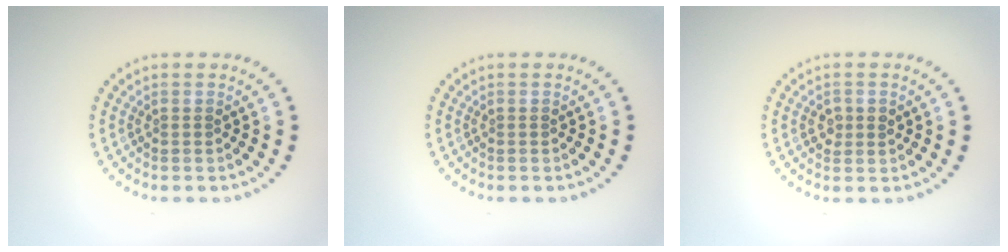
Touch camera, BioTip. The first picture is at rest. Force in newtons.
{"total": 0.0}
{"total": 1.5, "press": 1.5, "slide": 0.2}